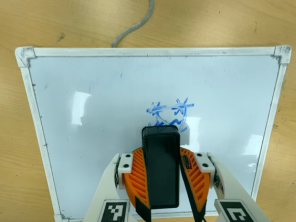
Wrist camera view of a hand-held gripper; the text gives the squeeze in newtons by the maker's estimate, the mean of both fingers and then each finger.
{"total": 13.1, "left": 13.1, "right": 13.0}